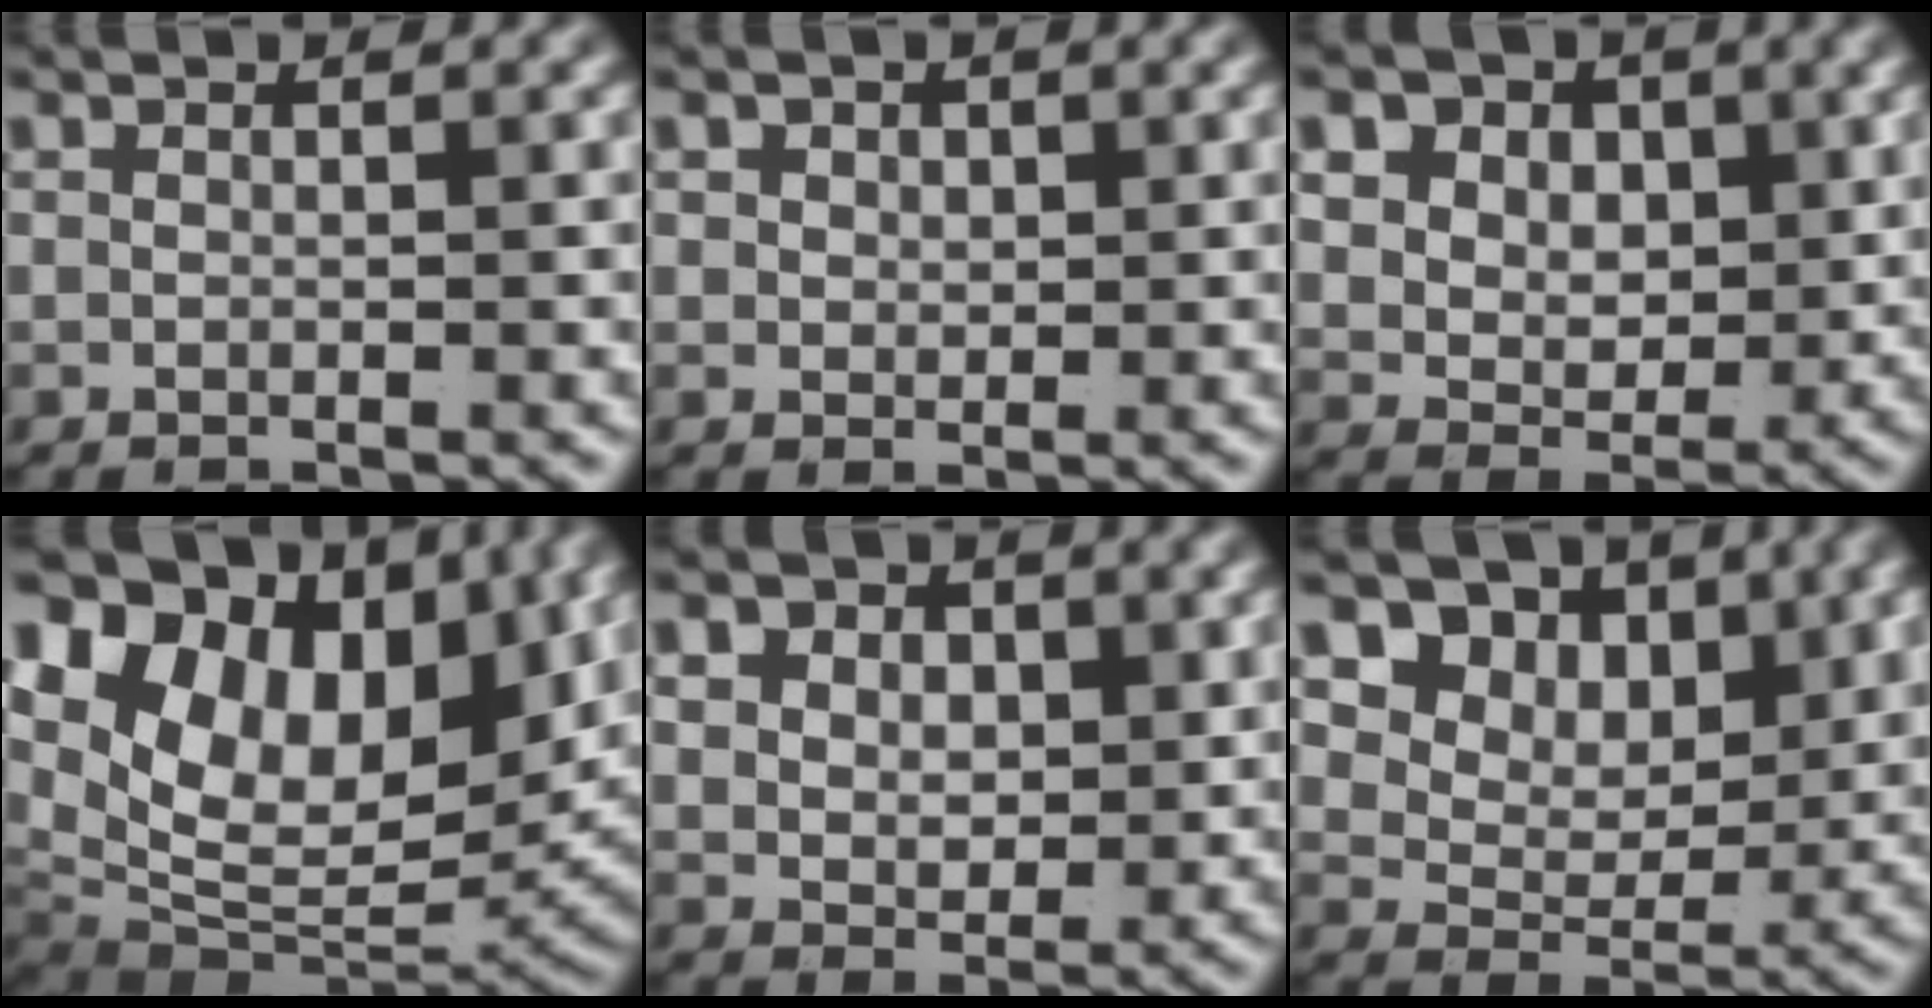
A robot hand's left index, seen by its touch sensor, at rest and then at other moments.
{"total": 1.7, "force": [0.7, 1.3, 0.8], "torque": [-0.017, -0.011, 0.020]}
{"total": 9.1, "force": [2.2, 7.5, 4.6], "torque": [-0.099, -0.019, 0.031]}
{"total": 21.9, "force": [3.6, 15.4, 15.2], "torque": [-0.281, -0.038, 0.064]}
{"total": 5.1, "force": [1.3, 4.0, 2.8], "torque": [-0.062, -0.025, 0.034]}
{"total": 11.2, "force": [4.2, 8.3, 6.1], "torque": [-0.121, -0.006, 0.062]}